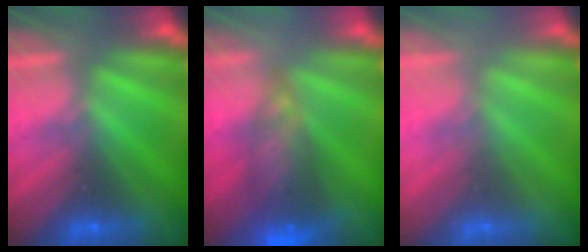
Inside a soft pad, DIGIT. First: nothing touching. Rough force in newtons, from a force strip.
{"total": 6.7}
{"total": 2.1}